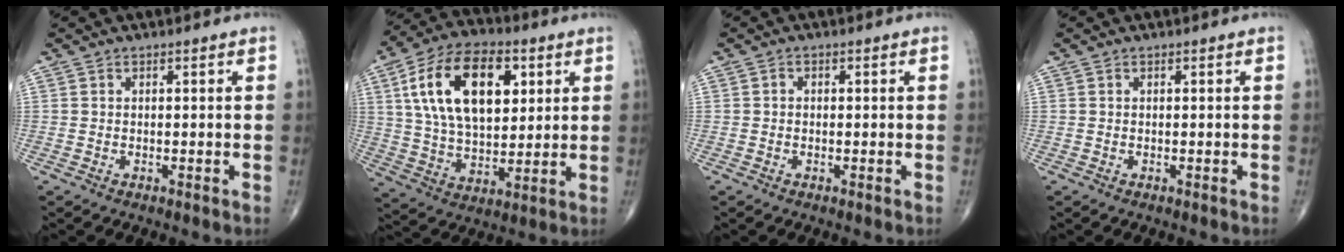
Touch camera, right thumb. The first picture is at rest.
{"total": 20.9, "force": [6.5, 11.7, 16.0], "torque": [-0.261, -0.007, 0.114]}
{"total": 1.0, "force": [0.1, 0.8, 0.5], "torque": [-0.004, 0.004, 0.001]}
{"total": 0.0}